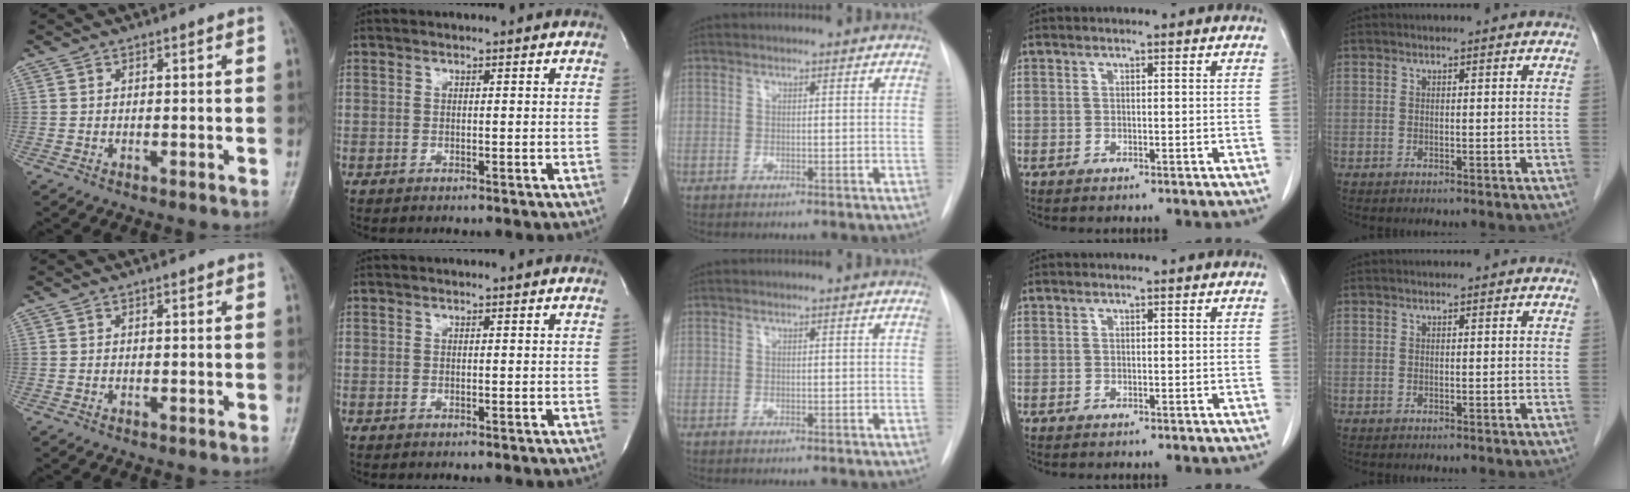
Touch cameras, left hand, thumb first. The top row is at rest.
{}